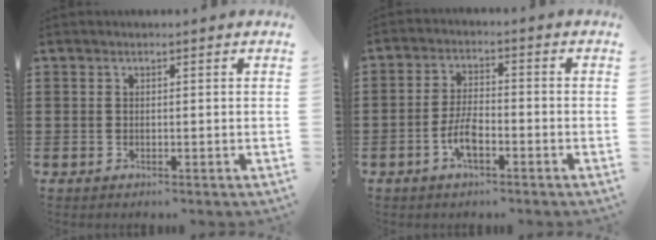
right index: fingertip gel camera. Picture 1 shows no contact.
{"total": 5.2, "force": [-2.3, 1.9, 4.3], "torque": [-0.099, -0.003, -0.049]}